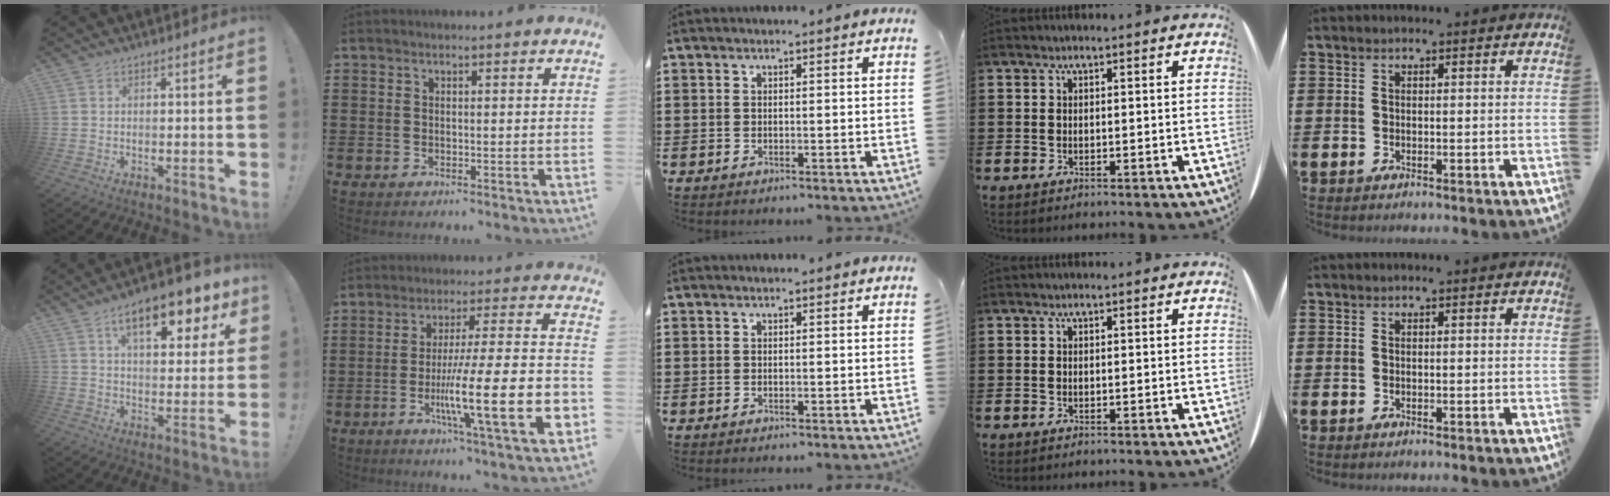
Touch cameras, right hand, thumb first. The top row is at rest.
{"thumb": {"total": 14.6, "force": [7.4, 5.8, 11.2], "torque": [-0.164, -0.033, 0.118]}, "index": {"total": 18.1, "force": [-5.7, 2.9, 17.0], "torque": [-0.293, -0.009, -0.091]}}